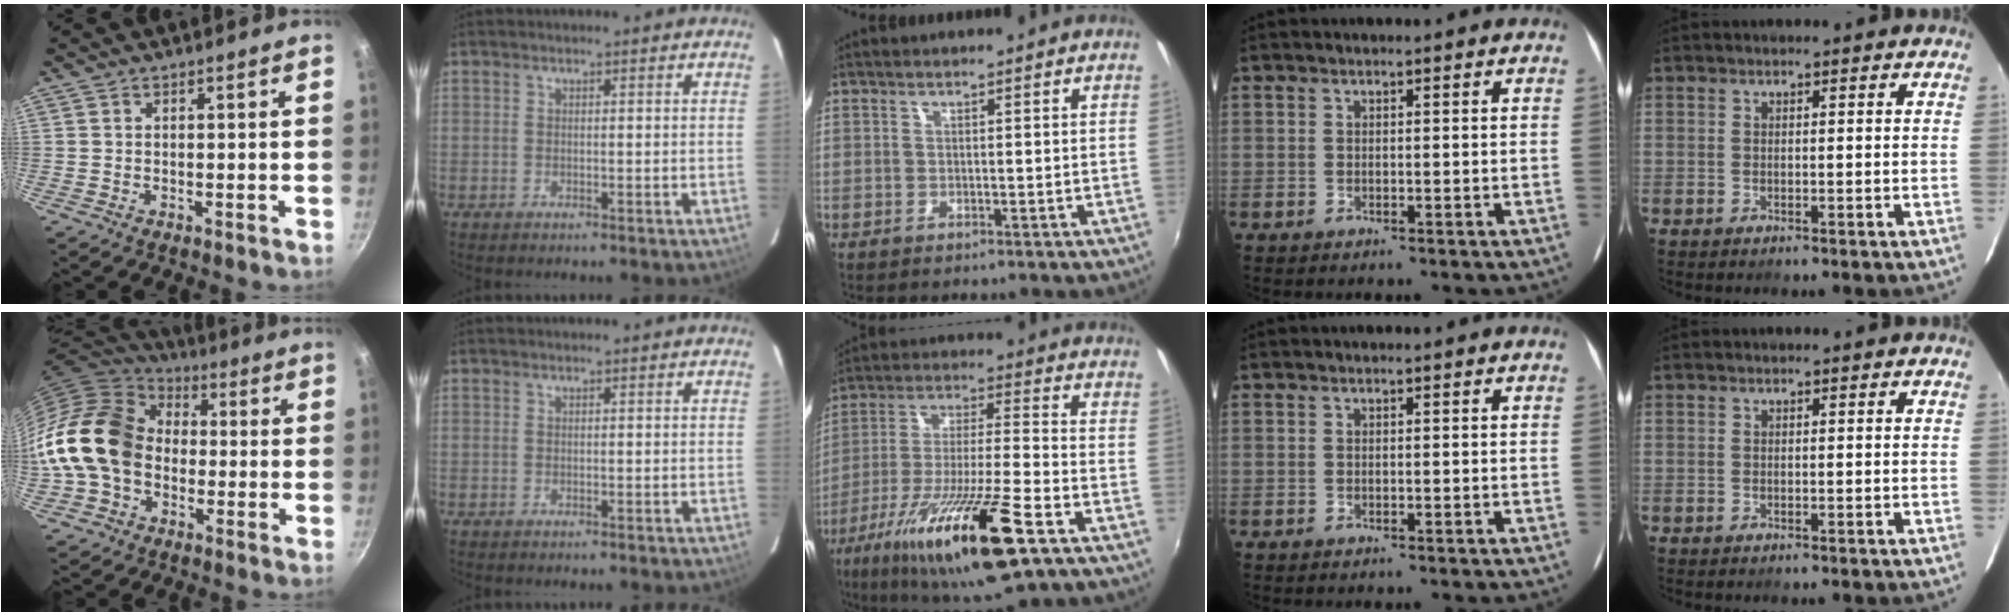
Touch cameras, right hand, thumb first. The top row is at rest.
{"thumb": {"total": 18.1, "force": [-1.9, 13.9, 11.5], "torque": [-0.192, 0.049, -0.049]}, "middle": {"total": 22.6, "force": [-12.0, 3.7, 18.9], "torque": [-0.352, -0.052, -0.211]}}